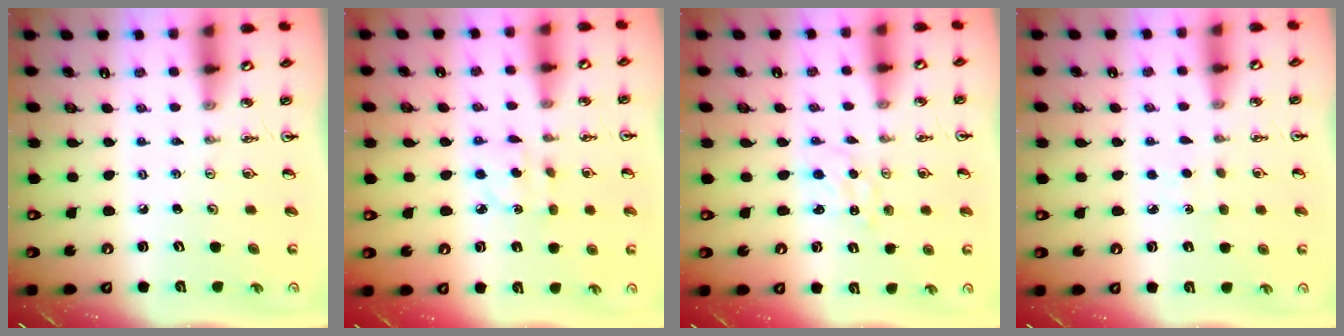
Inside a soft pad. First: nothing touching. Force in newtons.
{"total": 2.3, "press": 2.3, "slide": 0.2}
{"total": 0.0}
{"total": 2.4, "press": 2.4, "slide": 0.3}